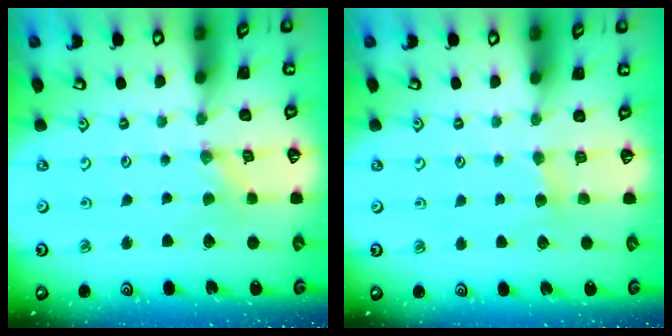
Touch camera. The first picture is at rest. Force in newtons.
{"total": 2.9, "press": 2.9, "slide": 0.4}